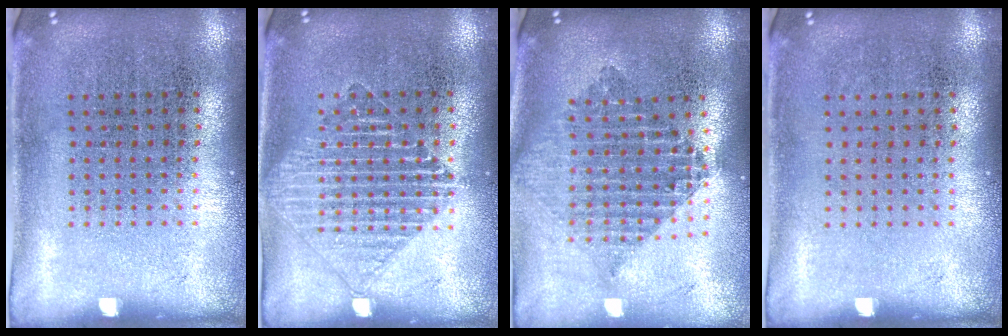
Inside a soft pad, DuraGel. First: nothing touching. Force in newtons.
{"total": 1.3, "press": 1.3, "slide": 0.2}
{"total": 2.1, "press": 1.7, "slide": 1.2}
{"total": 0.0}